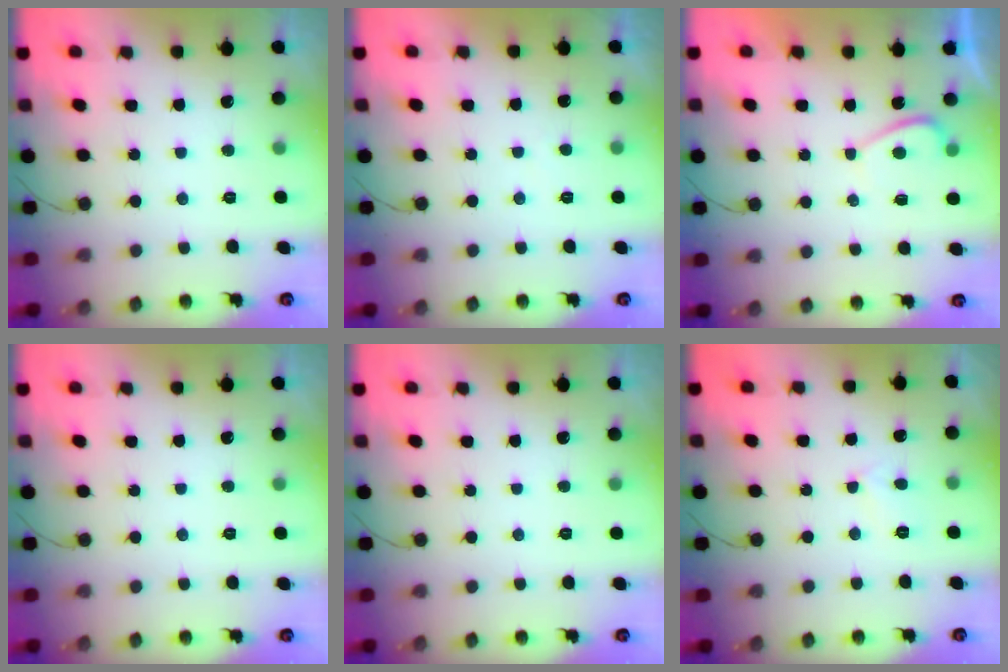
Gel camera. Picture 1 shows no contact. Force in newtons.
{"total": 1.1, "press": 1.0, "slide": 0.5}
{"total": 2.3, "press": 2.2, "slide": 0.8}
{"total": 0.0}
{"total": 0.0}
{"total": 3.0, "press": 3.0, "slide": 0.3}